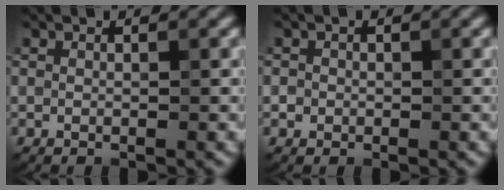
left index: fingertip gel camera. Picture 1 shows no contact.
{"total": 0.7, "force": [-0.1, 0.7, 0.1], "torque": [0.006, -0.004, -0.003]}